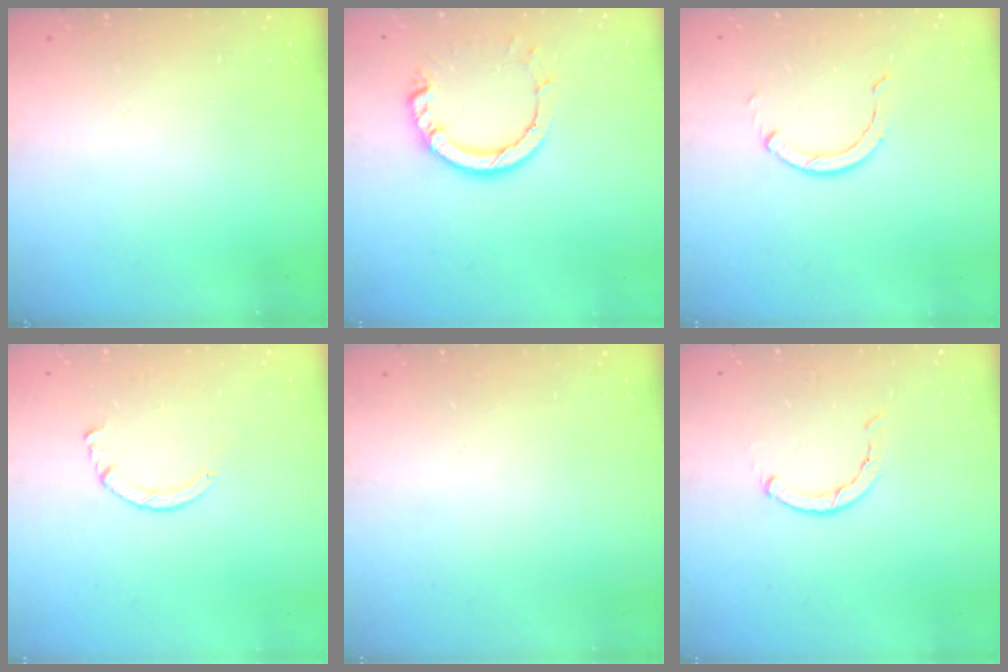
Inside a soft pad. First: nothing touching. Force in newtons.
{"total": 9.7, "press": 9.7, "slide": 1.1}
{"total": 2.9, "press": 2.9, "slide": 0.4}
{"total": 2.9, "press": 2.8, "slide": 0.3}
{"total": 0.0}
{"total": 0.7, "press": 0.6, "slide": 0.2}